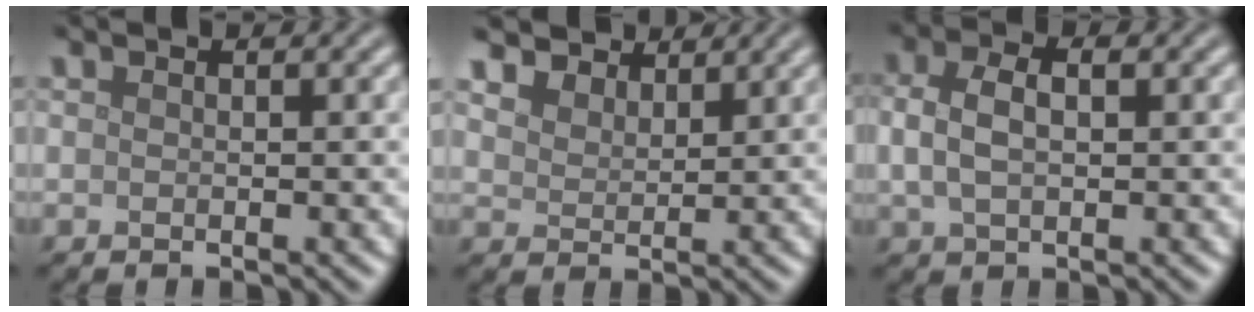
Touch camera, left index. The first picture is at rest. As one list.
[{"total": 4.8, "force": [4.2, 1.9, 1.2], "torque": [-0.046, -0.010, 0.081]}, {"total": 3.5, "force": [0.6, 2.0, 2.8], "torque": [-0.063, 0.007, 0.009]}]